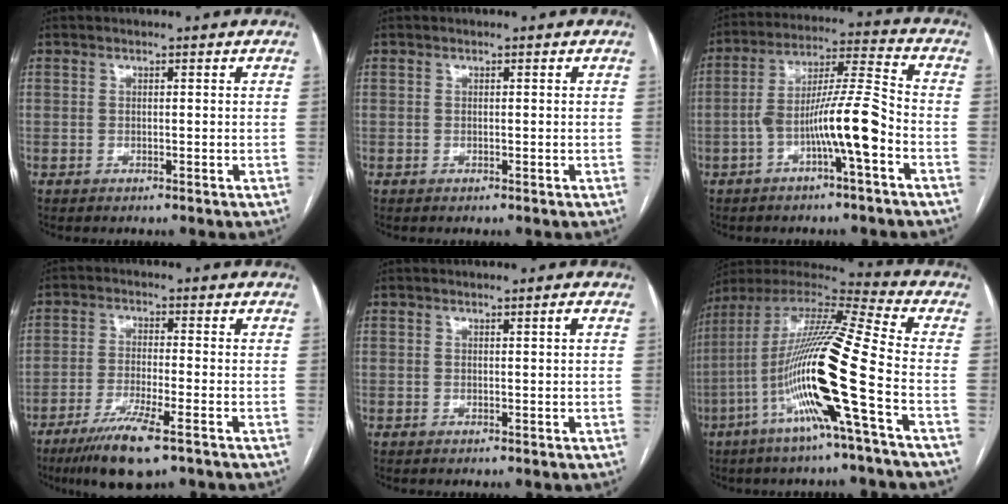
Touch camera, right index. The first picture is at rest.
{"total": 0.0}
{"total": 10.8, "force": [-4.1, 0.4, 10.0], "torque": [-0.185, 0.023, -0.071]}
{"total": 8.4, "force": [-5.3, 0.7, 6.4], "torque": [-0.120, -0.022, -0.091]}
{"total": 0.7, "force": [0.4, -0.2, 0.6], "torque": [-0.011, -0.003, 0.006]}
{"total": 19.3, "force": [-6.1, -0.7, 18.3], "torque": [-0.362, -0.008, -0.129]}